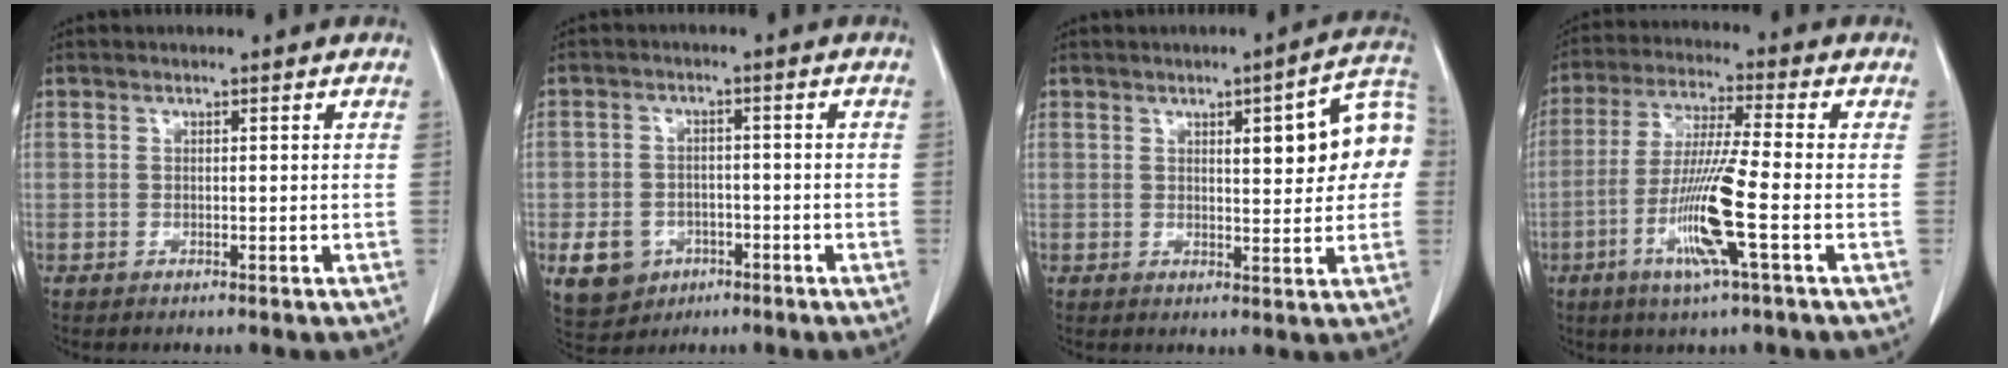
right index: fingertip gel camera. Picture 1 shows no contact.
{"total": 7.1, "force": [-2.9, 6.0, 2.3], "torque": [-0.043, 0.006, -0.033]}
{"total": 10.5, "force": [1.9, 2.3, 10.0], "torque": [-0.124, 0.028, 0.020]}
{"total": 11.5, "force": [-3.7, -0.5, 10.9], "torque": [-0.220, -0.017, -0.076]}